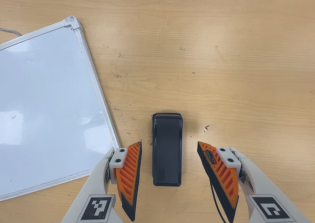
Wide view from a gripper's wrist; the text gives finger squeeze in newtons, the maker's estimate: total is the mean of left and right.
{"total": 0.0}